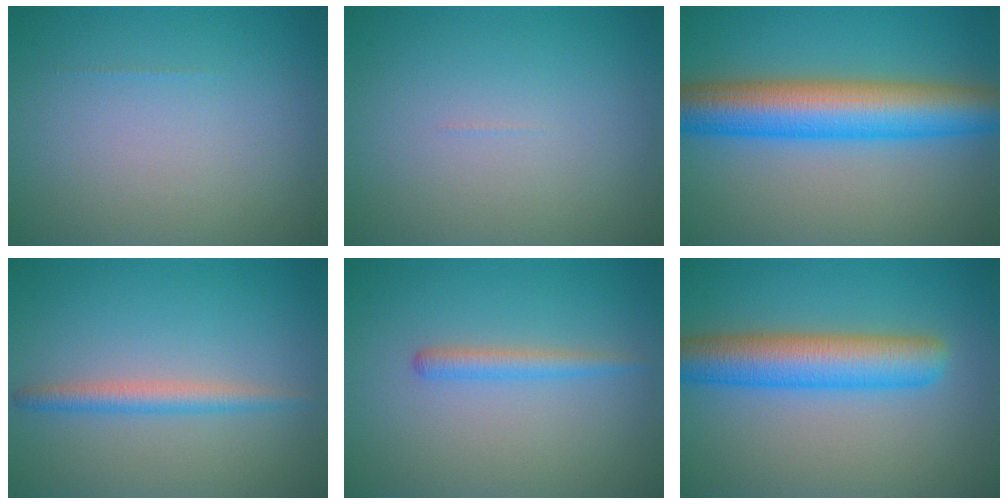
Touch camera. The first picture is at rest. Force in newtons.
{"total": 0.0}
{"total": 9.7, "press": 9.7, "slide": 0.2}
{"total": 2.2, "press": 2.2, "slide": 0.1}
{"total": 1.7, "press": 1.7, "slide": 0.2}
{"total": 6.8, "press": 6.8, "slide": 0.2}